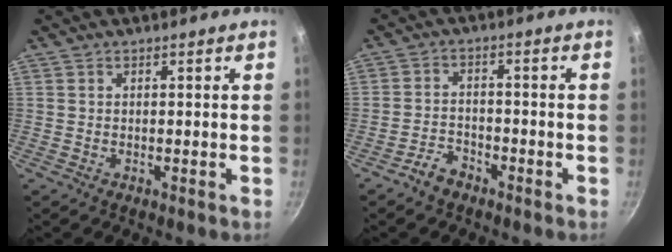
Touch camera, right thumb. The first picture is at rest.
{"total": 4.0, "force": [-3.0, 2.2, 1.5], "torque": [-0.025, 0.033, -0.056]}